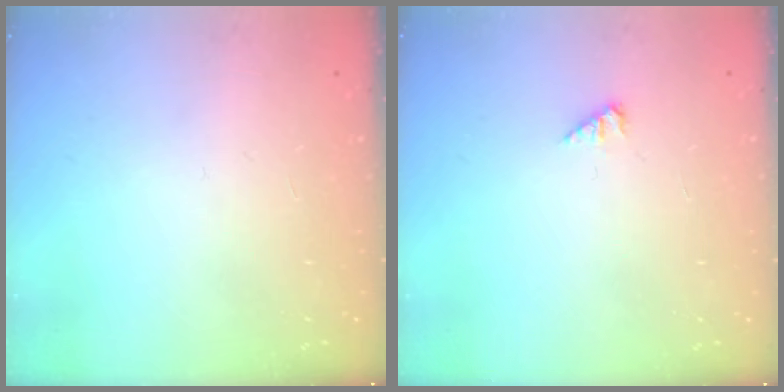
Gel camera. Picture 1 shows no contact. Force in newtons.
{"total": 1.9, "press": 1.9, "slide": 0.3}